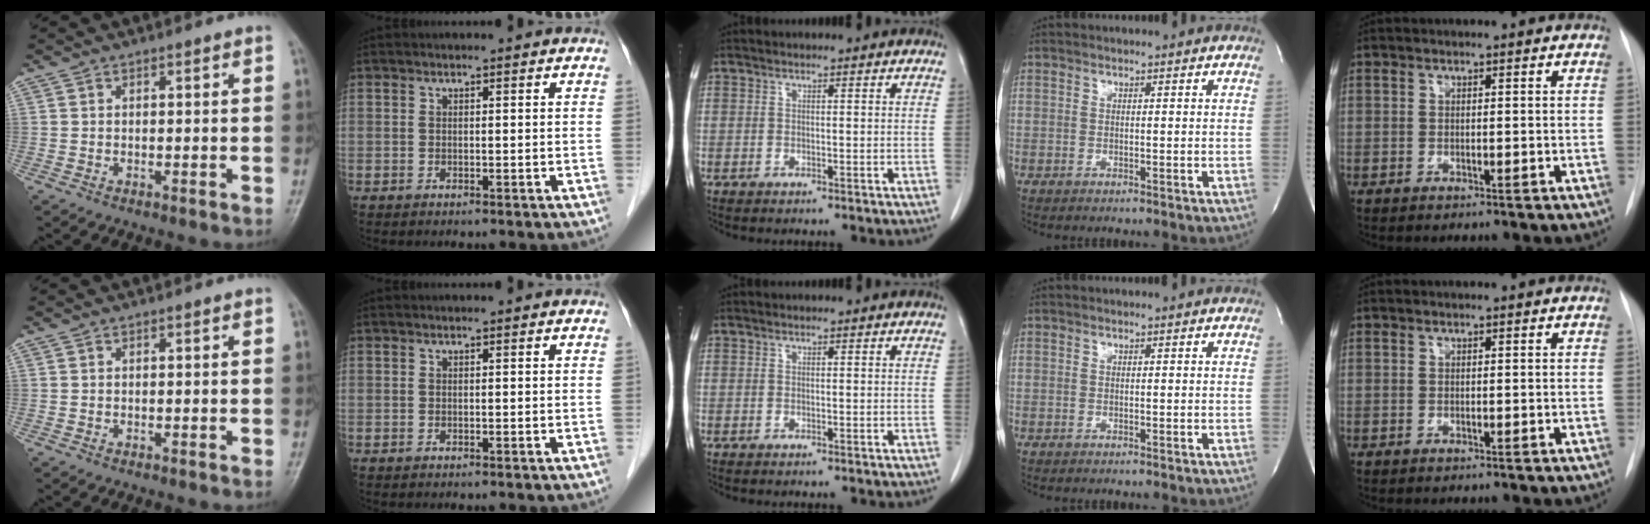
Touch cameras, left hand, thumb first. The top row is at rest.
{}